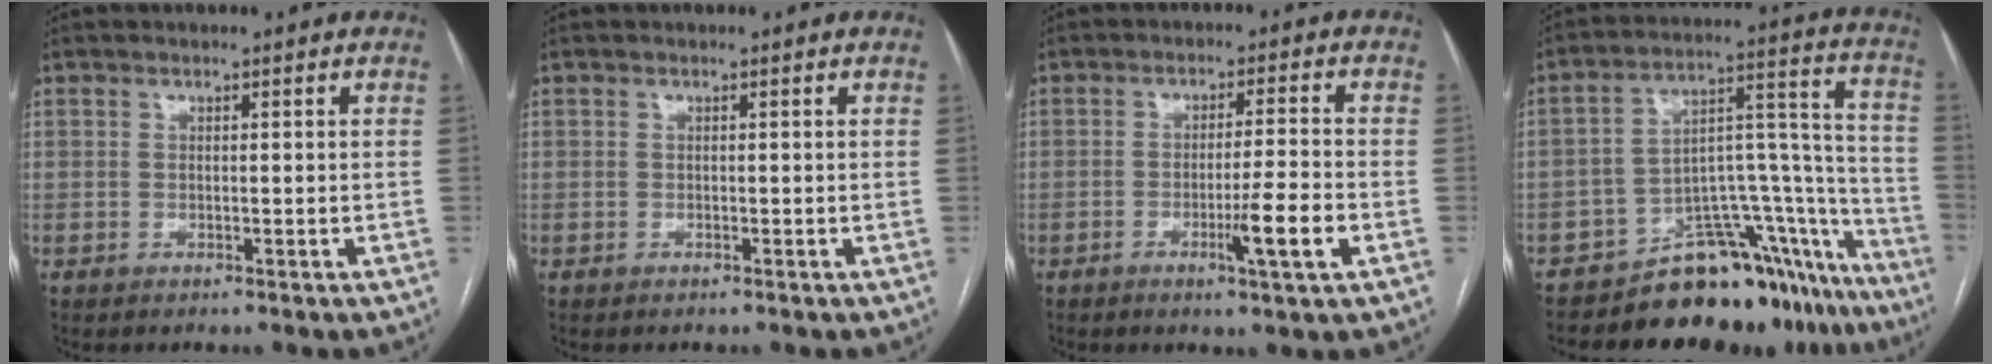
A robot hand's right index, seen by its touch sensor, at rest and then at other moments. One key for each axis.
{"total": 0.0}
{"total": 6.6, "fx": -2.4, "fy": -0.5, "fz": 6.1, "tx": -0.096, "ty": -0.009, "tz": -0.038}
{"total": 18.8, "fx": -16.4, "fy": 6.8, "fz": 6.3, "tx": -0.026, "ty": 0.080, "tz": -0.231}